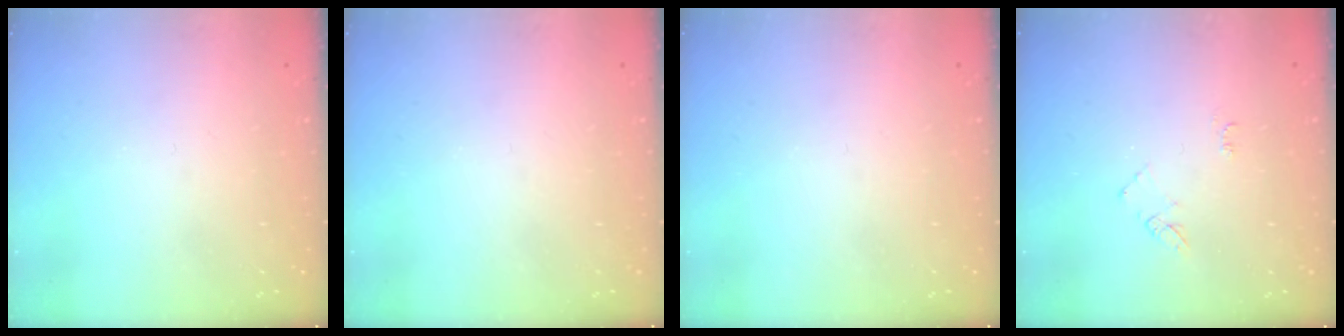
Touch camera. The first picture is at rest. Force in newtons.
{"total": 0.0}
{"total": 0.0}
{"total": 5.9, "press": 5.8, "slide": 0.5}